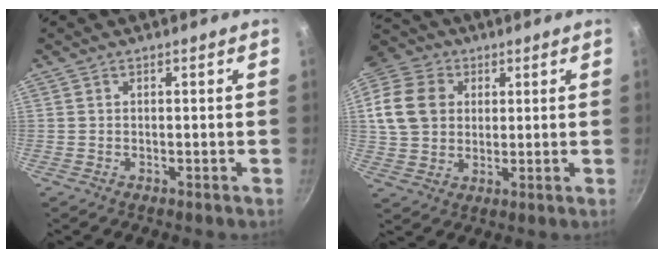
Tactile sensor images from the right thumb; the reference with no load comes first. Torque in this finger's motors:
{"motor_torque": [0.10, 0.50, 0.52, -0.27, 0.25]}